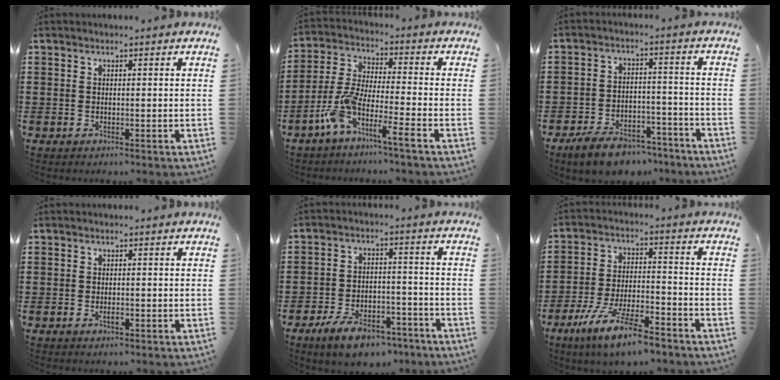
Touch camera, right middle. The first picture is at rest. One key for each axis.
{"total": 7.5, "fx": -5.6, "fy": 0.3, "fz": 4.9, "tx": -0.124, "ty": -0.013, "tz": -0.116}
{"total": 7.1, "fx": -6.3, "fy": 2.1, "fz": 2.4, "tx": -0.042, "ty": 0.019, "tz": -0.119}
{"total": 1.0, "fx": -0.4, "fy": 0.4, "fz": 0.8, "tx": -0.018, "ty": -0.003, "tz": -0.007}
{"total": 7.4, "fx": -5.9, "fy": 2.6, "fz": 3.6, "tx": -0.070, "ty": 0.016, "tz": -0.110}
{"total": 9.7, "fx": -7.4, "fy": 1.5, "fz": 6.1, "tx": -0.131, "ty": 0.004, "tz": -0.145}